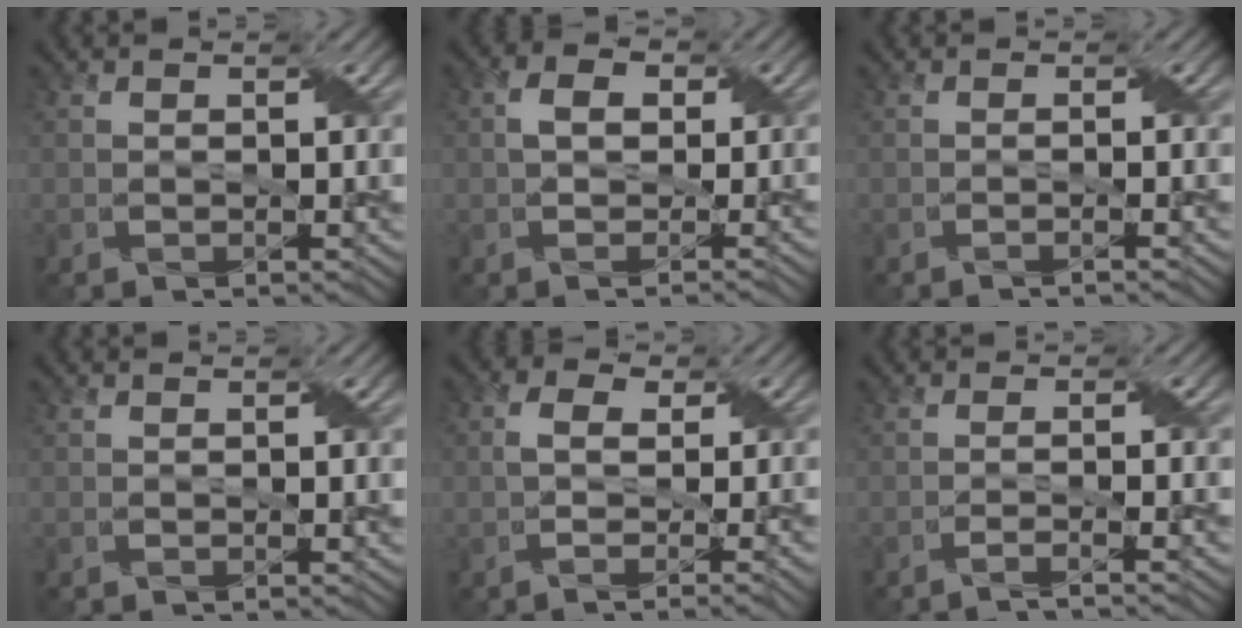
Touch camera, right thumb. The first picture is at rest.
{"total": 3.3, "force": [-0.5, 2.0, 2.5], "torque": [-0.039, -0.001, -0.010]}
{"total": 1.2, "force": [-0.6, 0.2, 1.0], "torque": [-0.009, 0.002, -0.020]}
{"total": 0.0}
{"total": 4.2, "force": [-0.7, 1.6, 3.8], "torque": [-0.062, 0.001, -0.017]}
{"total": 2.5, "force": [-1.6, 0.1, 1.9], "torque": [-0.022, 0.007, -0.048]}